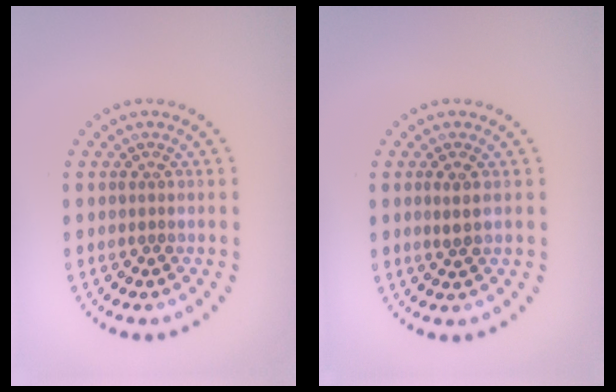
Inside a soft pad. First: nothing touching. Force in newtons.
{"total": 0.9, "press": 0.7, "slide": 0.6}